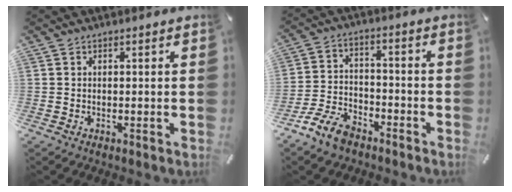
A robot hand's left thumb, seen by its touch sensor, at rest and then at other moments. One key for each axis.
{"total": 9.7, "fx": -7.1, "fy": 4.9, "fz": 4.2, "tx": -0.089, "ty": 0.037, "tz": -0.136}